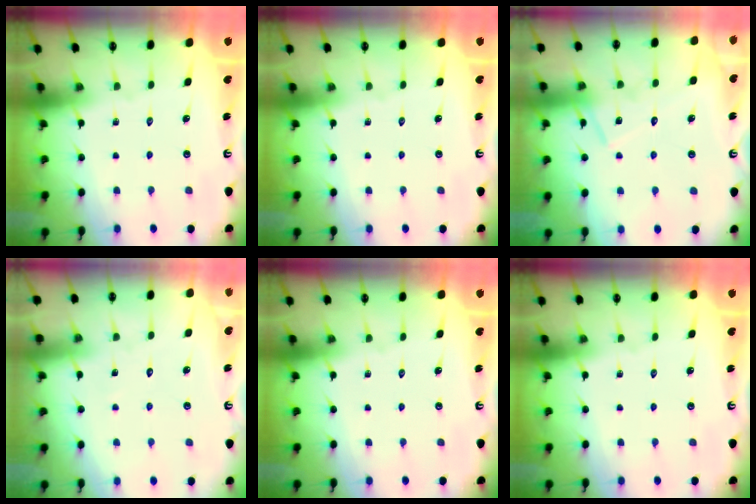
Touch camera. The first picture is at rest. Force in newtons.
{"total": 0.0}
{"total": 11.9, "press": 11.9, "slide": 0.7}
{"total": 2.6, "press": 2.6, "slide": 0.2}
{"total": 0.0}
{"total": 0.0}